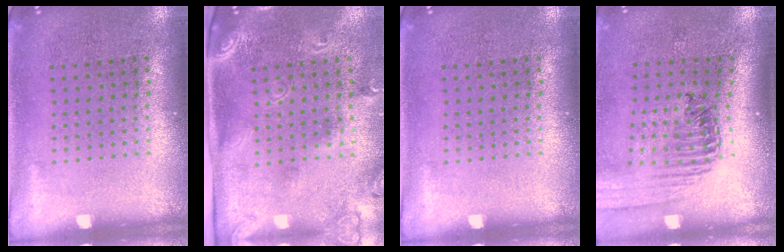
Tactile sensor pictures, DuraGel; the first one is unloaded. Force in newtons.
{"total": 2.5, "press": 1.7, "slide": 1.8}
{"total": 0.0}
{"total": 1.3, "press": 1.3, "slide": 0.1}